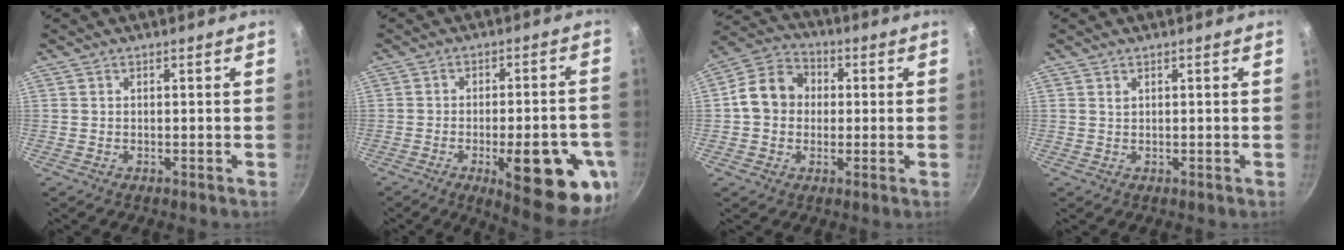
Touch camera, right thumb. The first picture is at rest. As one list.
[{"total": 19.2, "force": [-6.7, 6.1, 17.0], "torque": [-0.188, 0.010, -0.081]}, {"total": 10.4, "force": [0.4, 8.8, 5.5], "torque": [-0.063, 0.022, -0.015]}, {"total": 0.6, "force": [0.4, 0.3, 0.3], "torque": [-0.006, -0.002, 0.008]}]